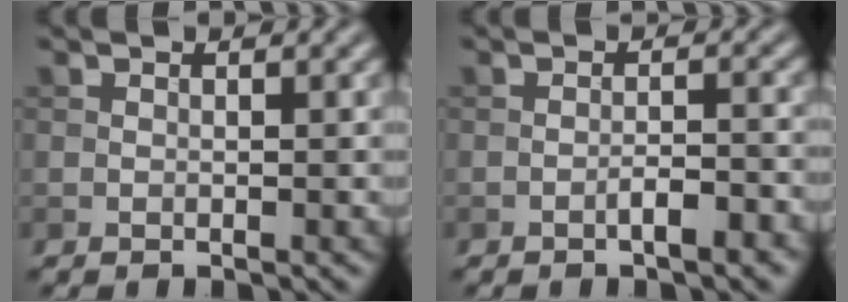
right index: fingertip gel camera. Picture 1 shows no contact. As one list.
[{"total": 2.6, "force": [-1.4, 0.5, 2.2], "torque": [-0.035, 0.008, -0.024]}]